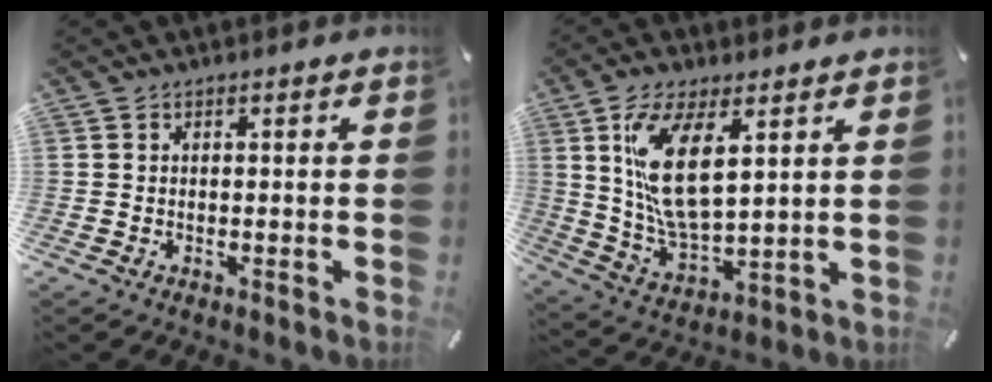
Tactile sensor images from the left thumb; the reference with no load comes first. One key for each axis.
{"total": 14.4, "fx": 5.2, "fy": 6.6, "fz": 11.6, "tx": -0.251, "ty": -0.016, "tz": 0.092}